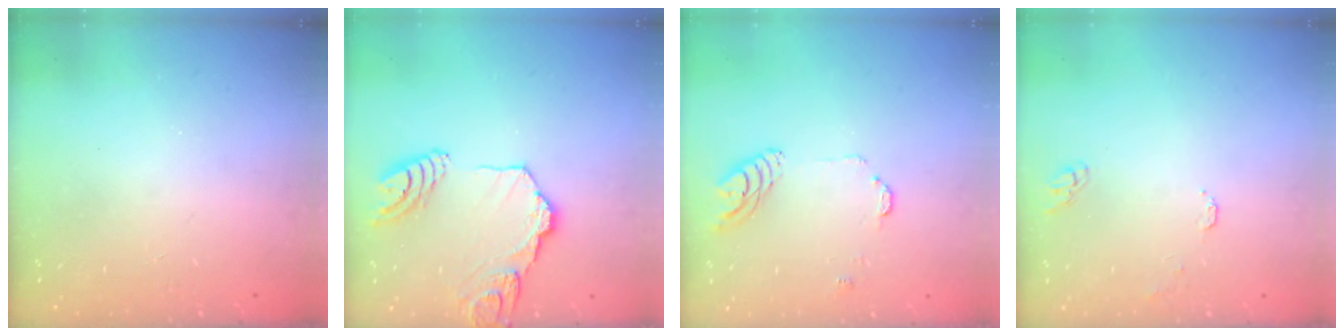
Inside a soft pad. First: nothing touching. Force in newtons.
{"total": 15.8, "press": 15.7, "slide": 1.8}
{"total": 8.5, "press": 8.5, "slide": 0.8}
{"total": 6.0, "press": 6.0, "slide": 0.5}